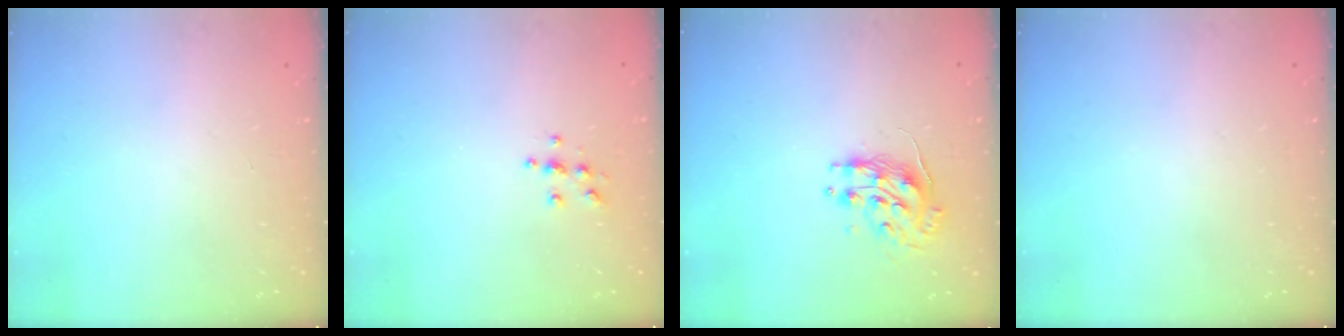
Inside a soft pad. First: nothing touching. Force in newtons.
{"total": 5.5, "press": 5.5, "slide": 0.4}
{"total": 9.7, "press": 9.7, "slide": 0.8}
{"total": 0.0}